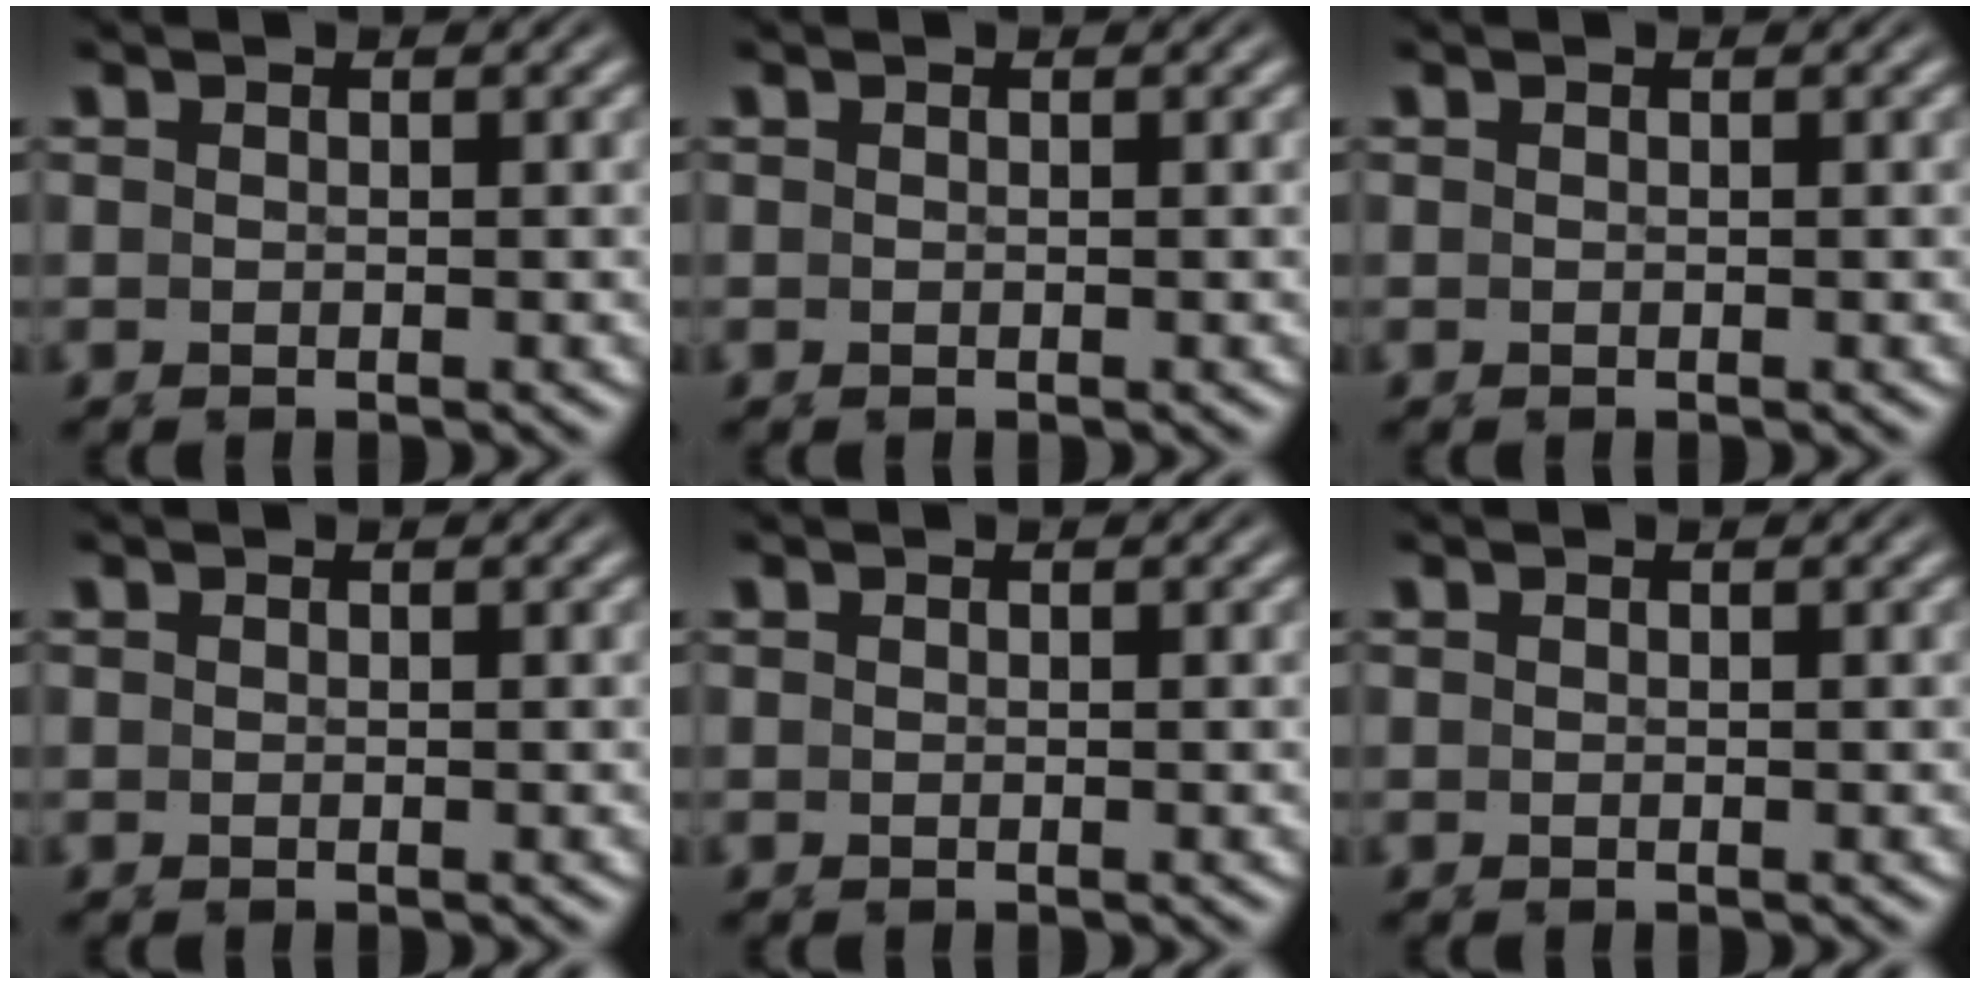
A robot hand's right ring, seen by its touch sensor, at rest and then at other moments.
{"total": 0.0}
{"total": 0.0}
{"total": 0.0}
{"total": 0.0}
{"total": 0.0}